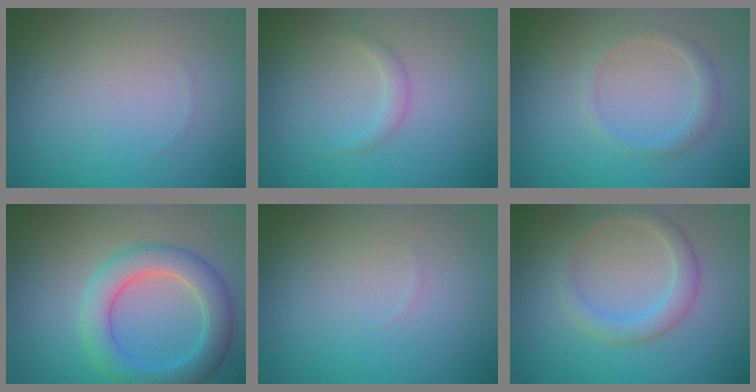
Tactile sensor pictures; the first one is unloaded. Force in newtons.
{"total": 1.2, "press": 1.1, "slide": 0.1}
{"total": 1.5, "press": 1.5, "slide": 0.1}
{"total": 5.3, "press": 5.3, "slide": 0.2}
{"total": 0.0}
{"total": 2.5, "press": 2.5, "slide": 0.2}